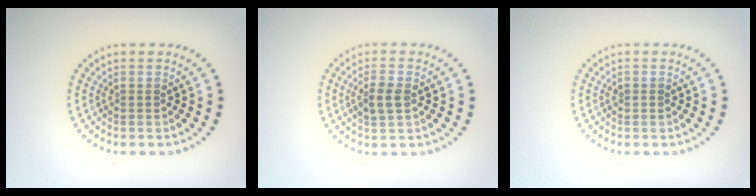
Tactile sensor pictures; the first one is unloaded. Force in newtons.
{"total": 2.3, "press": 2.3, "slide": 0.5}
{"total": 0.9, "press": 0.9, "slide": 0.1}